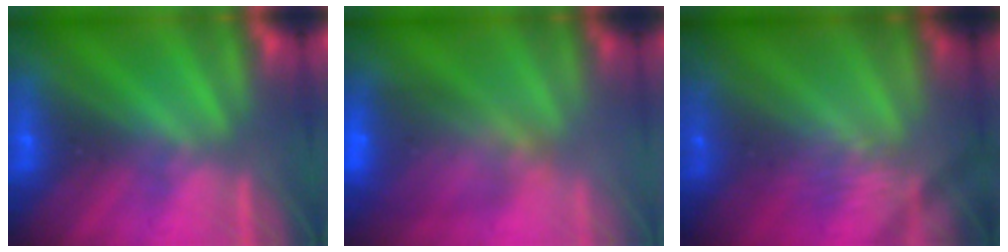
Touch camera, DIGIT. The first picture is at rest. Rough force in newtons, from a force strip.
{"total": 8.4}
{"total": 2.2}